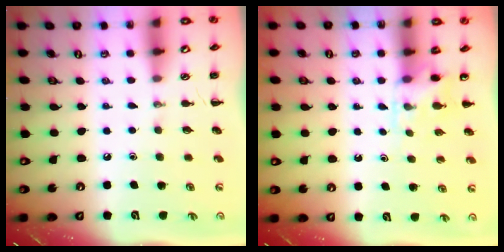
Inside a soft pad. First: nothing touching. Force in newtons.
{"total": 4.2, "press": 3.9, "slide": 1.5}